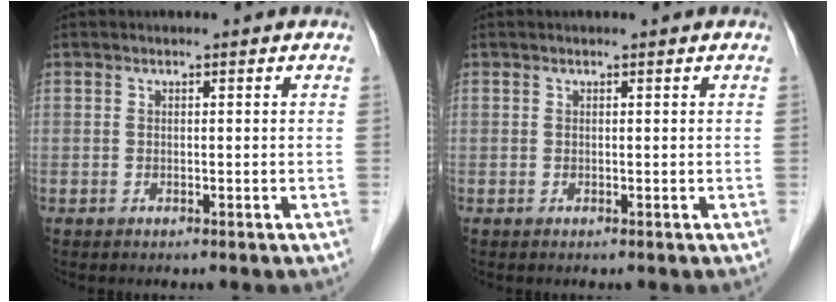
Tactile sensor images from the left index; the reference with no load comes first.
{"total": 0.0}